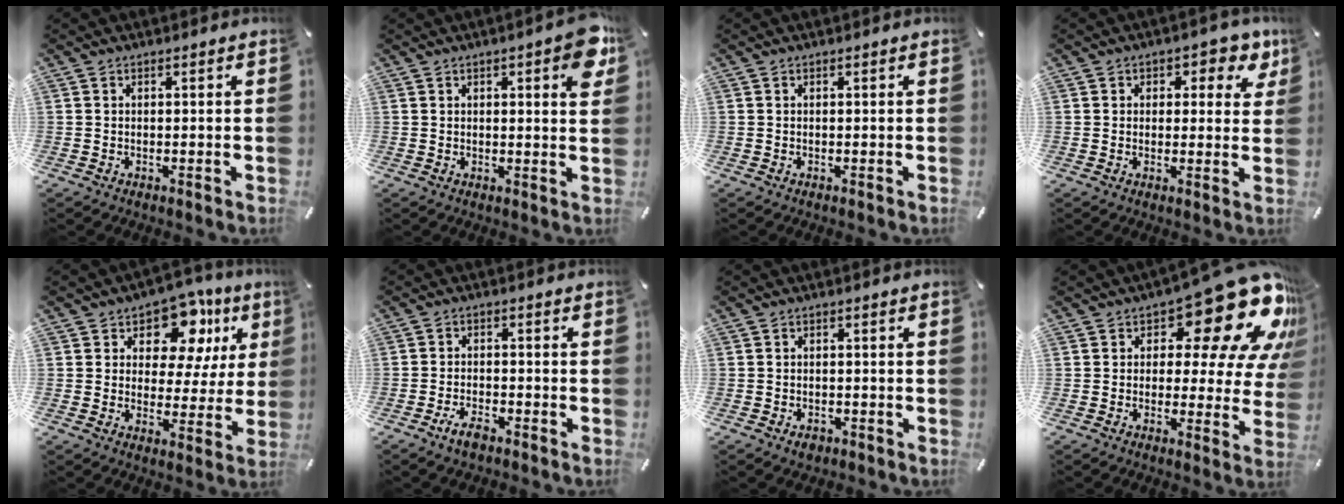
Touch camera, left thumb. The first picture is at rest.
{"total": 6.5, "force": [2.6, 2.2, 5.6], "torque": [-0.068, -0.010, 0.039]}
{"total": 0.0}
{"total": 5.0, "force": [2.2, 3.6, 2.6], "torque": [-0.014, -0.011, 0.030]}
{"total": 13.1, "force": [7.3, 8.3, 6.9], "torque": [-0.105, -0.044, 0.132]}
{"total": 3.9, "force": [-2.7, 1.5, 2.2], "torque": [-0.049, 0.010, -0.054]}
{"total": 1.7, "force": [-1.0, 1.2, 0.8], "torque": [-0.013, 0.005, -0.020]}
{"total": 21.1, "force": [11.6, 9.2, 15.0], "torque": [-0.189, -0.084, 0.188]}